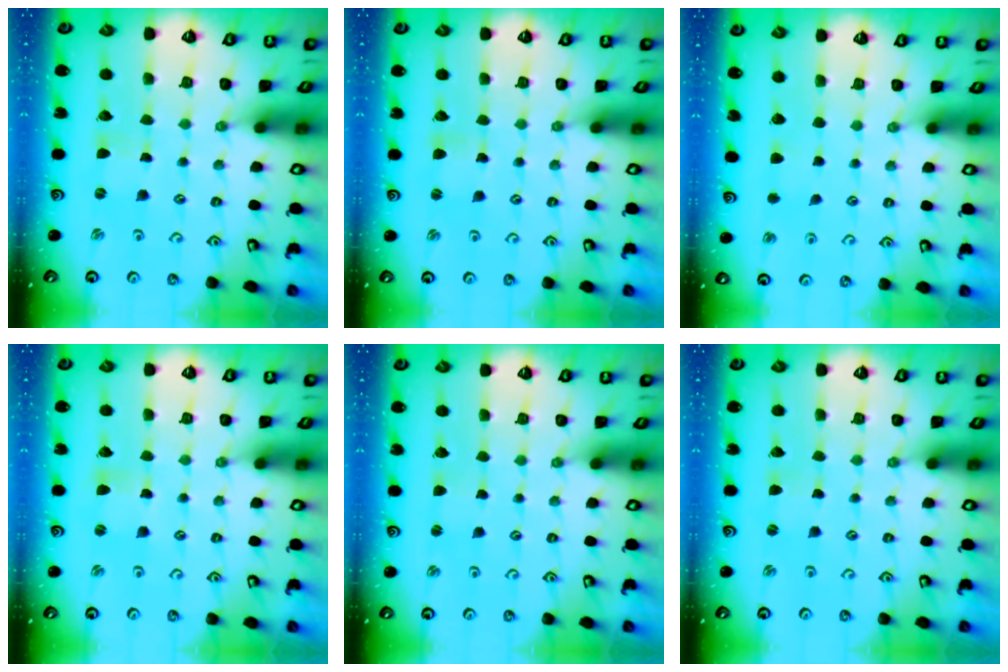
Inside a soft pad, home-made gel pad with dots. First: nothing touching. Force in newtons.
{"total": 2.5, "press": 2.4, "slide": 0.5}
{"total": 2.9, "press": 2.9, "slide": 0.4}
{"total": 1.1, "press": 1.0, "slide": 0.2}
{"total": 1.4, "press": 1.4, "slide": 0.3}
{"total": 1.4, "press": 1.4, "slide": 0.3}